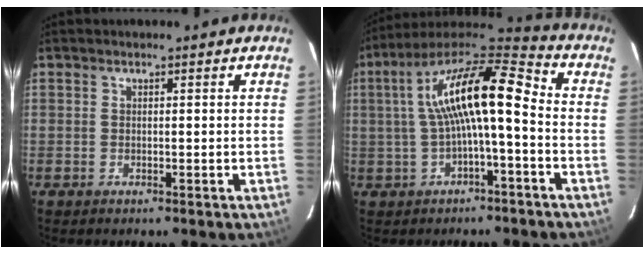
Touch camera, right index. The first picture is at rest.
{"total": 15.1, "force": [-0.2, 3.6, 14.6], "torque": [-0.266, 0.031, -0.007]}